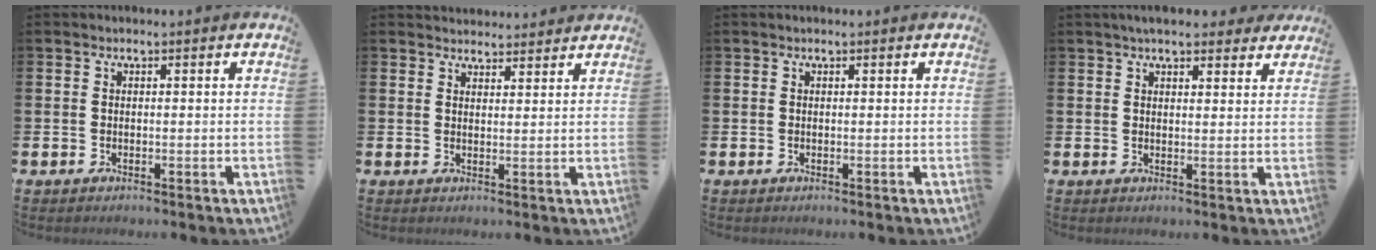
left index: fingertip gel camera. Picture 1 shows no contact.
{"total": 3.0, "force": [2.9, 0.7, -0.2], "torque": [0.008, -0.017, 0.051]}
{"total": 0.0}
{"total": 4.4, "force": [4.0, 1.2, 1.5], "torque": [-0.026, -0.013, 0.071]}